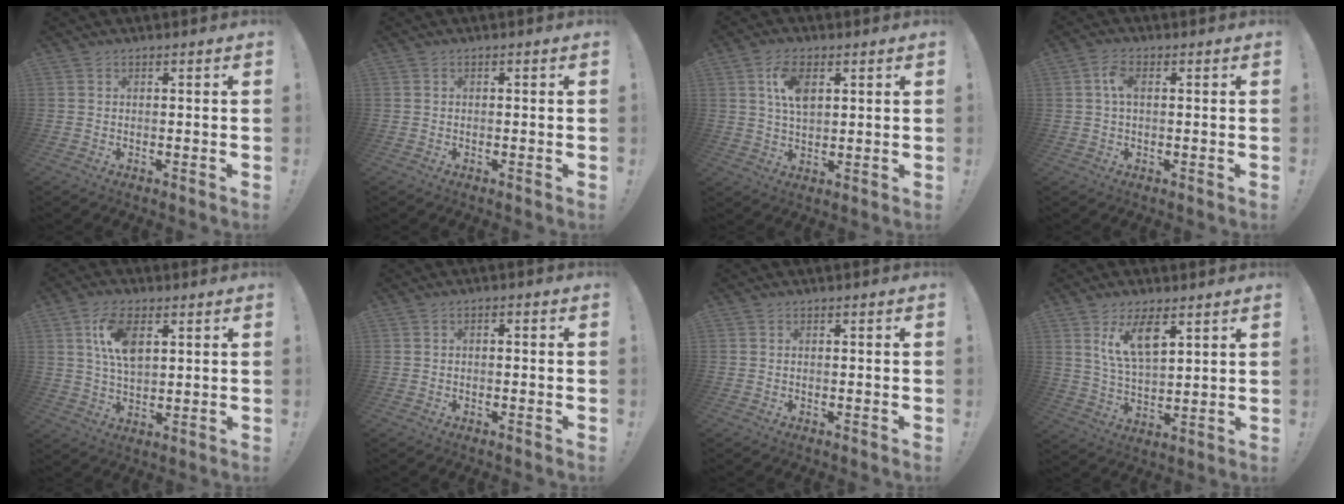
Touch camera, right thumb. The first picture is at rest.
{"total": 0.0}
{"total": 8.4, "force": [3.0, 4.5, 6.4], "torque": [-0.113, -0.005, 0.051]}
{"total": 4.5, "force": [0.9, 2.5, 3.7], "torque": [-0.068, 0.008, 0.013]}
{"total": 10.7, "force": [3.8, 5.7, 8.2], "torque": [-0.161, -0.002, 0.069]}
{"total": 1.6, "force": [-1.4, 0.5, 0.7], "torque": [-0.011, 0.006, -0.024]}
{"total": 0.0}
{"total": 11.6, "force": [6.6, 5.5, 7.7], "torque": [-0.134, -0.023, 0.121]}